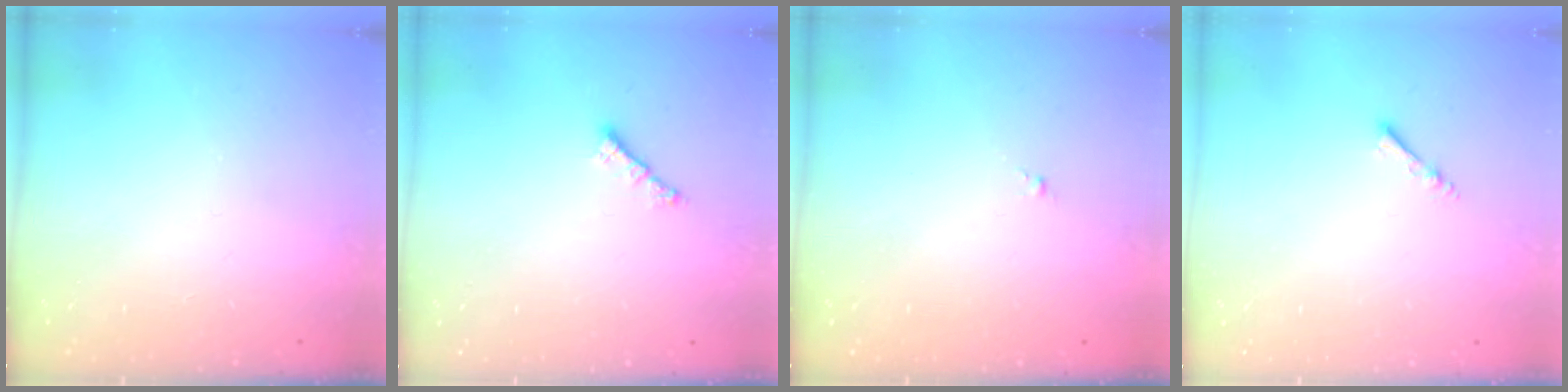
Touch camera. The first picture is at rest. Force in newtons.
{"total": 0.8, "press": 0.7, "slide": 0.4}
{"total": 0.0}
{"total": 2.2, "press": 2.1, "slide": 0.4}